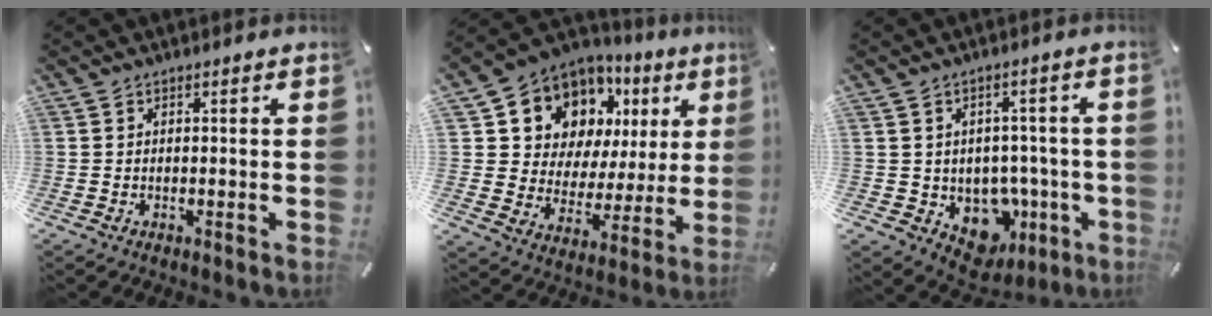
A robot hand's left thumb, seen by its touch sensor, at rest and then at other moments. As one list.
[{"total": 11.6, "force": [7.7, 8.3, 2.7], "torque": [-0.062, -0.074, 0.145]}, {"total": 8.4, "force": [-1.8, 7.6, 3.2], "torque": [-0.035, -0.003, -0.015]}]